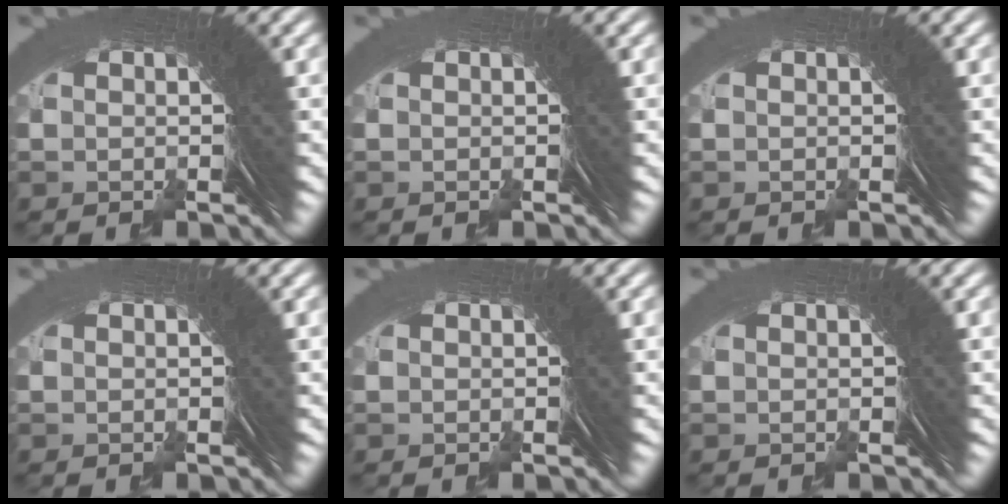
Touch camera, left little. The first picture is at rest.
{"total": 0.0}
{"total": 0.0}
{"total": 0.0}
{"total": 0.0}
{"total": 0.0}